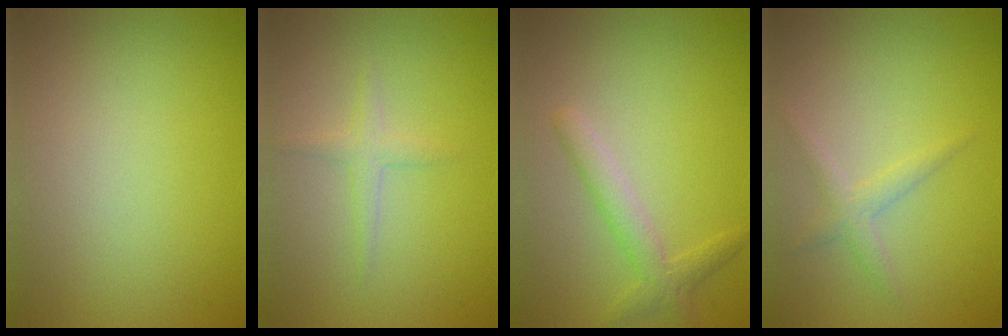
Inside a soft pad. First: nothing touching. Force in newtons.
{"total": 1.4, "press": 1.4, "slide": 0.0}
{"total": 2.4, "press": 2.4, "slide": 0.2}
{"total": 1.6, "press": 1.6, "slide": 0.0}